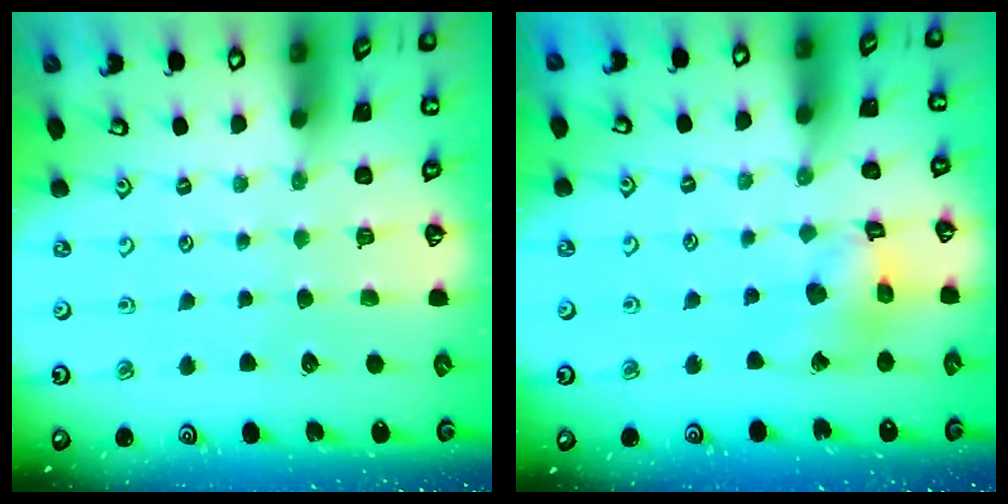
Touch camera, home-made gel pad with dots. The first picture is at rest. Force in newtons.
{"total": 11.0, "press": 11.0, "slide": 1.2}